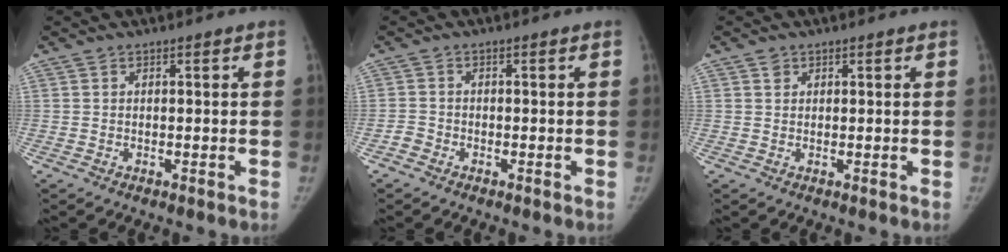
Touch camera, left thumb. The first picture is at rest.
{"total": 1.4, "force": [-1.0, 1.0, 0.2], "torque": [-0.004, 0.003, -0.026]}
{"total": 1.0, "force": [0.6, 0.8, 0.1], "torque": [0.008, -0.010, 0.008]}